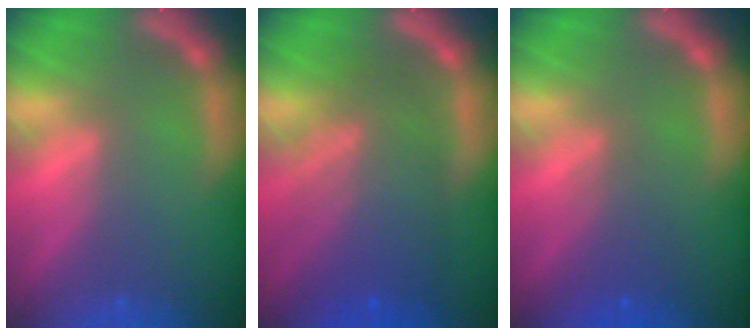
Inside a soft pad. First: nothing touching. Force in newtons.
{"total": 8.1}
{"total": 2.5}